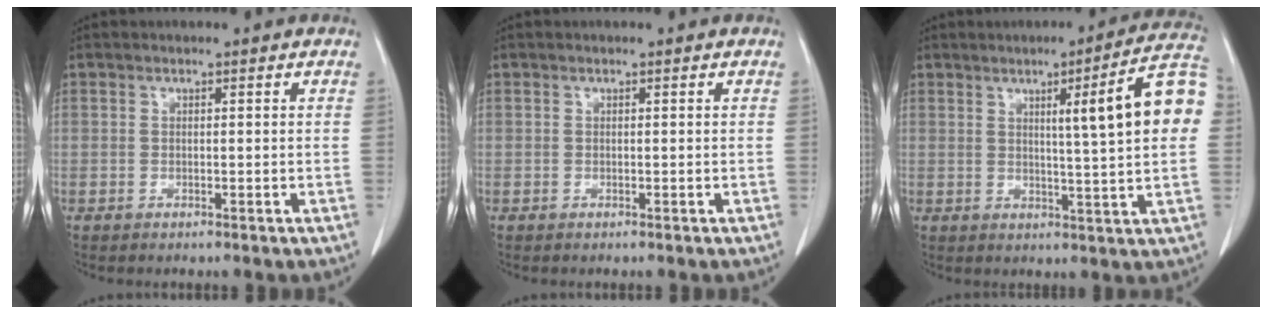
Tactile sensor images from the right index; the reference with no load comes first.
{"total": 0.0}
{"total": 12.6, "force": [2.6, -0.6, 12.3], "torque": [-0.166, 0.012, 0.030]}